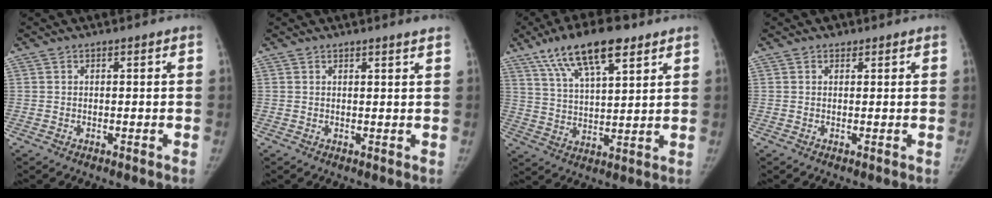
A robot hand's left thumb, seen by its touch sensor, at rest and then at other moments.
{"total": 2.1, "force": [1.9, -0.2, 1.0], "torque": [-0.007, -0.006, 0.018]}
{"total": 14.9, "force": [9.1, 5.2, 10.6], "torque": [-0.162, -0.023, 0.161]}
{"total": 0.9, "force": [0.6, 0.7, 0.1], "torque": [0.007, -0.003, 0.004]}